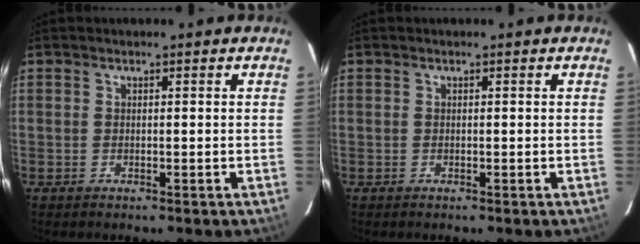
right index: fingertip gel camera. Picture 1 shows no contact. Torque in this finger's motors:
{"motor_torque": [-0.01, -0.01, 0.01, 0.00]}